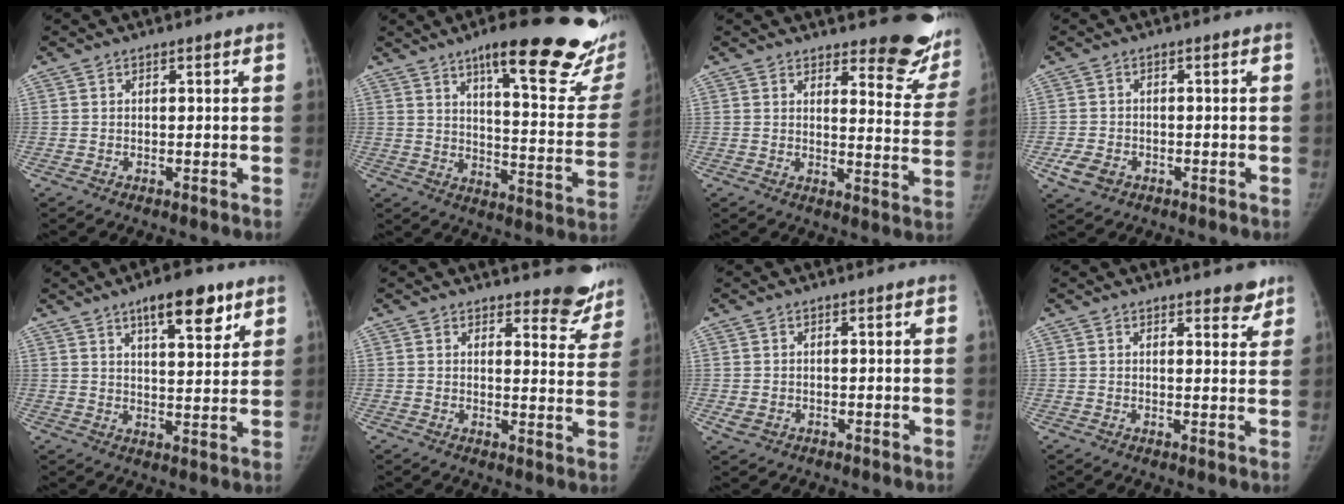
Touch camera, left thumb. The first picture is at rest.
{"total": 26.6, "force": [17.2, 6.1, 19.4], "torque": [-0.223, -0.079, 0.231]}
{"total": 13.7, "force": [11.4, 4.6, 6.2], "torque": [-0.023, -0.093, 0.121]}
{"total": 4.3, "force": [-2.0, 3.2, 2.0], "torque": [-0.036, 0.007, -0.030]}
{"total": 10.3, "force": [6.3, 3.6, 7.3], "torque": [-0.083, -0.033, 0.095]}
{"total": 8.6, "force": [7.7, 3.1, 2.4], "torque": [0.013, -0.061, 0.076]}
{"total": 1.7, "force": [-0.5, 1.5, 0.8], "torque": [-0.012, 0.002, -0.003]}
{"total": 4.0, "force": [3.1, 1.4, 2.1], "torque": [-0.005, -0.019, 0.039]}